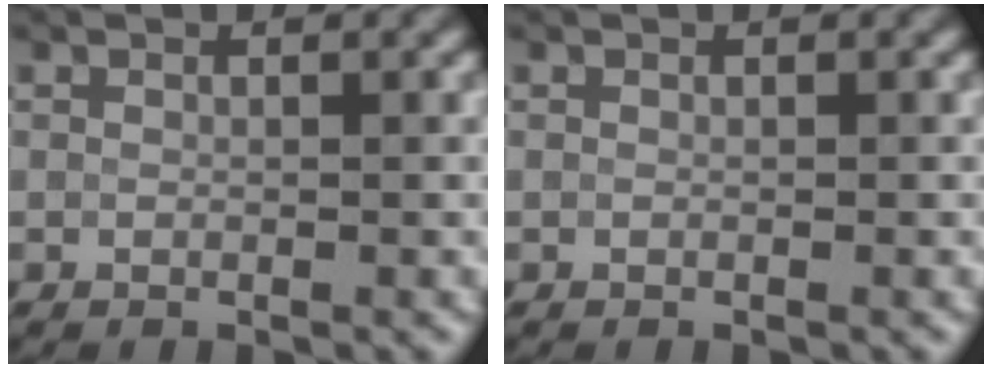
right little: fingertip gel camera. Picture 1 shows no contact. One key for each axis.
{"total": 0.0}